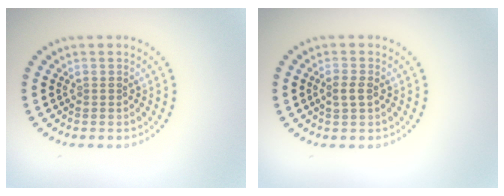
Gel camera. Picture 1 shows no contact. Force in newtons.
{"total": 1.5, "press": 1.4, "slide": 0.2}